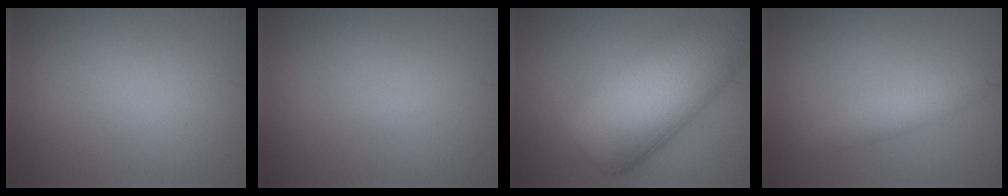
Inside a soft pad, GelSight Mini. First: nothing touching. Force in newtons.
{"total": 0.0}
{"total": 13.0, "press": 12.9, "slide": 0.7}
{"total": 2.5, "press": 2.5, "slide": 0.1}